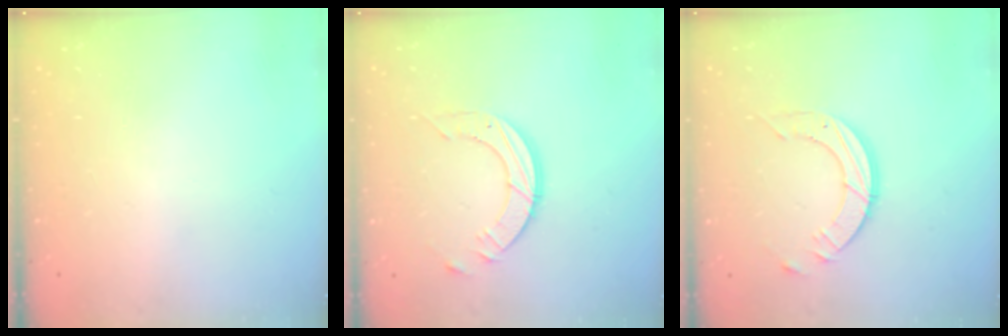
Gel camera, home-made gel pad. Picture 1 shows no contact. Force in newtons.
{"total": 9.0, "press": 9.0, "slide": 0.8}
{"total": 9.0, "press": 9.0, "slide": 0.8}